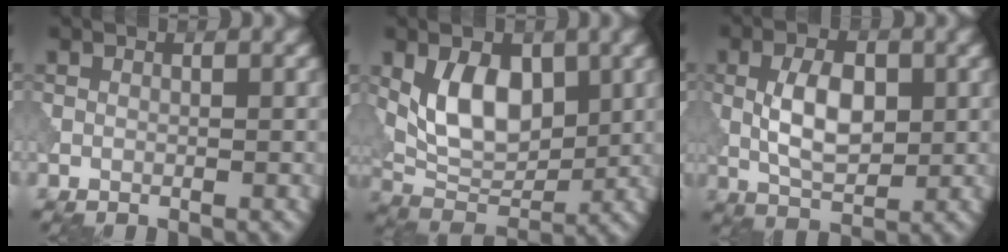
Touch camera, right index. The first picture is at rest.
{"total": 6.6, "force": [1.5, 3.9, 5.1], "torque": [-0.088, -0.007, 0.028]}
{"total": 5.0, "force": [0.2, 2.7, 4.3], "torque": [-0.086, 0.002, 0.006]}